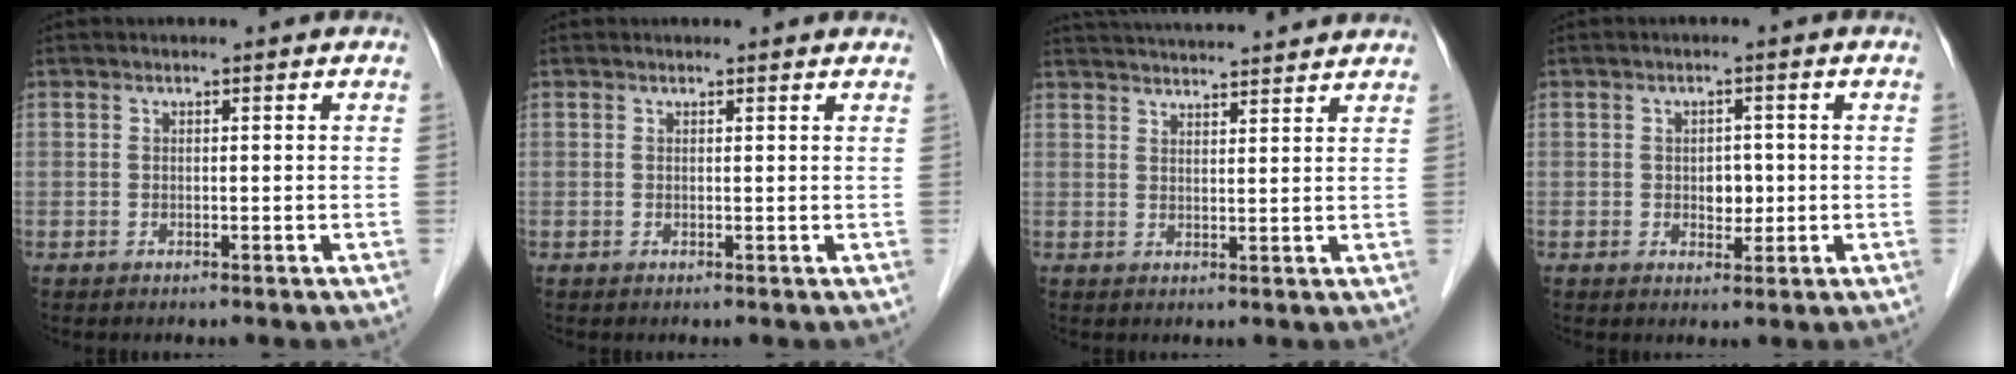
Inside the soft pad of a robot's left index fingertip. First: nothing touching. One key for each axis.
{"total": 2.1, "fx": 2.0, "fy": 0.3, "fz": 0.3, "tx": -0.013, "ty": 0.005, "tz": 0.015}
{"total": 13.6, "fx": 12.8, "fy": 0.7, "fz": 4.6, "tx": -0.082, "ty": 0.034, "tz": 0.177}
{"total": 2.6, "fx": -0.2, "fy": 1.9, "fz": 1.8, "tx": -0.023, "ty": 0.003, "tz": 0.002}